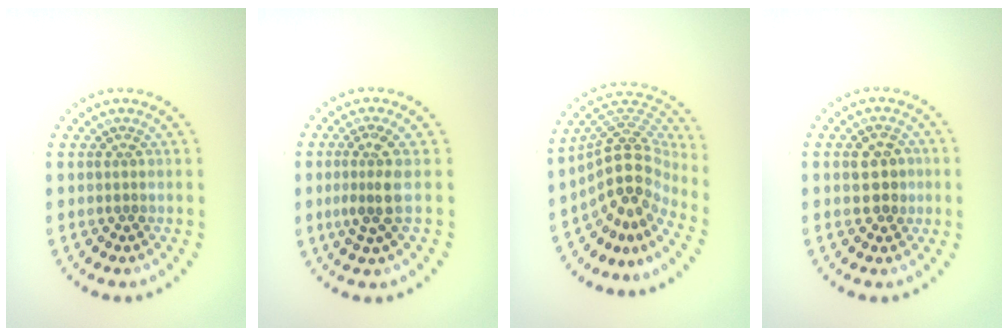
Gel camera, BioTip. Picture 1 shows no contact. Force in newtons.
{"total": 2.6, "press": 2.2, "slide": 1.5}
{"total": 5.4, "press": 3.9, "slide": 3.7}
{"total": 2.9, "press": 2.9, "slide": 0.4}